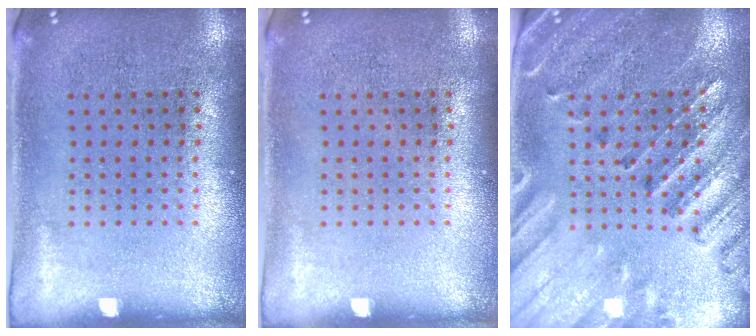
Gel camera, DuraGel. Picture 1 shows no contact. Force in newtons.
{"total": 0.0}
{"total": 2.9, "press": 2.6, "slide": 1.1}